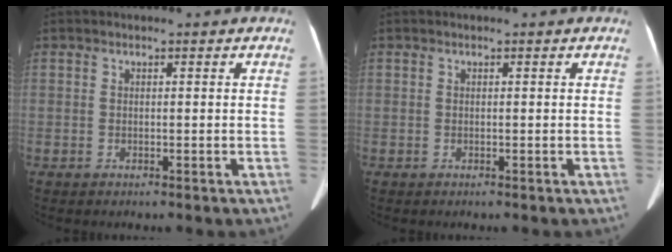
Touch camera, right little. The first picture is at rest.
{"total": 0.0}